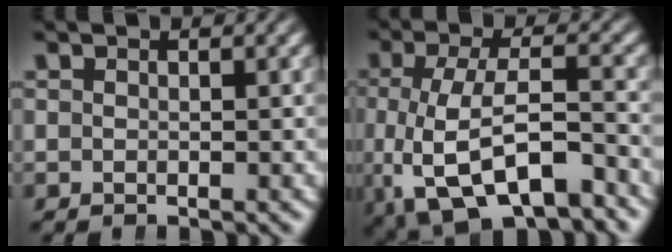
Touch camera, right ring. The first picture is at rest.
{"total": 9.7, "force": [-3.9, 5.5, 7.0], "torque": [-0.173, -0.055, -0.031]}